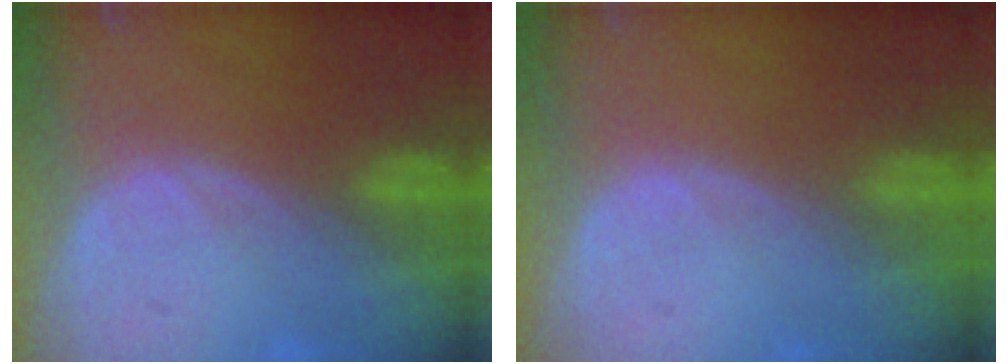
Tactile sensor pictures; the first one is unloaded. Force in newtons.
{"total": 0.0}